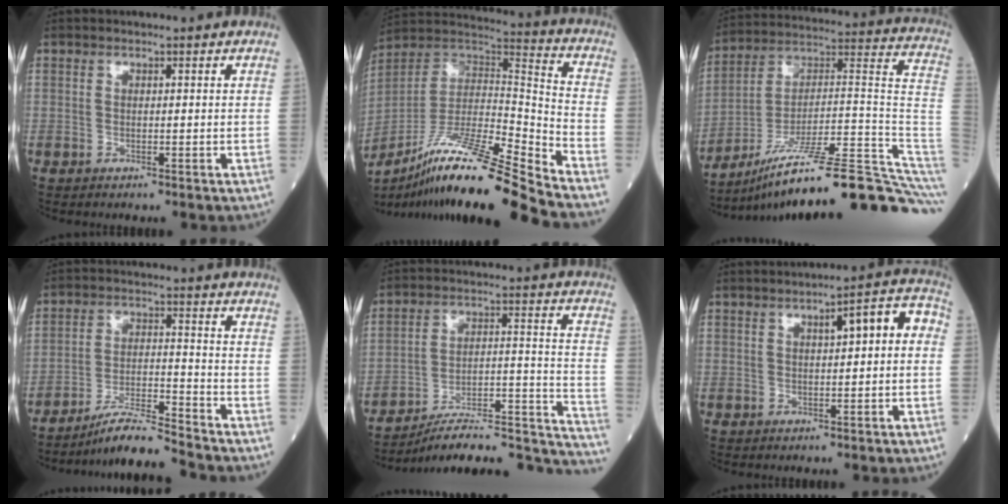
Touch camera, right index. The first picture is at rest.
{"total": 22.4, "force": [-17.5, -0.6, 14.0], "torque": [-0.264, -0.011, -0.320]}
{"total": 26.9, "force": [-20.6, 0.5, 17.3], "torque": [-0.156, 0.037, -0.320]}
{"total": 8.2, "force": [-7.7, -1.1, 2.7], "torque": [-0.048, -0.012, -0.139]}
{"total": 21.7, "force": [-19.5, 3.4, 9.0], "torque": [-0.057, 0.048, -0.279]}
{"total": 6.4, "force": [1.0, 1.4, 6.1], "torque": [-0.082, 0.032, 0.009]}